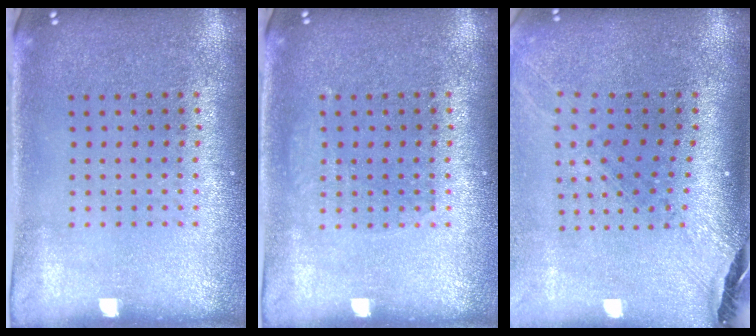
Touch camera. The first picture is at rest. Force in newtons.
{"total": 0.9, "press": 0.9, "slide": 0.2}
{"total": 1.8, "press": 1.6, "slide": 0.9}